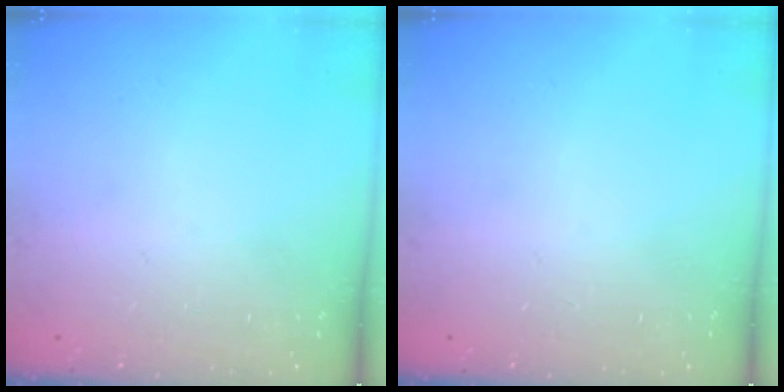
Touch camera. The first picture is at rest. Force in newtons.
{"total": 0.0}